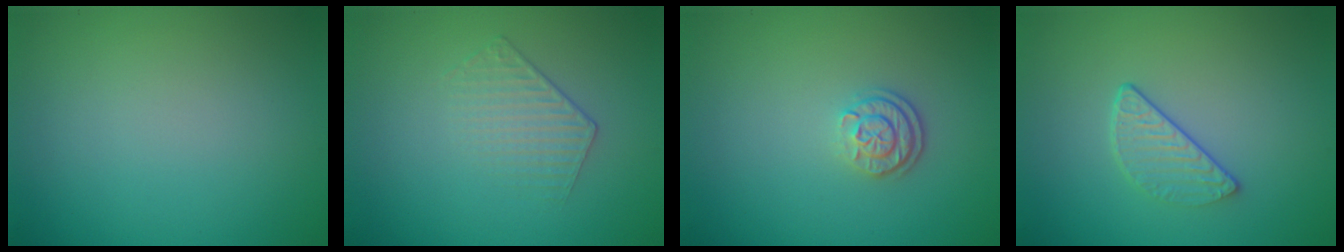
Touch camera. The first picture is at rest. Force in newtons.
{"total": 1.5, "press": 0.9, "slide": 1.2}
{"total": 2.2, "press": 1.8, "slide": 1.3}
{"total": 2.2, "press": 1.5, "slide": 1.6}